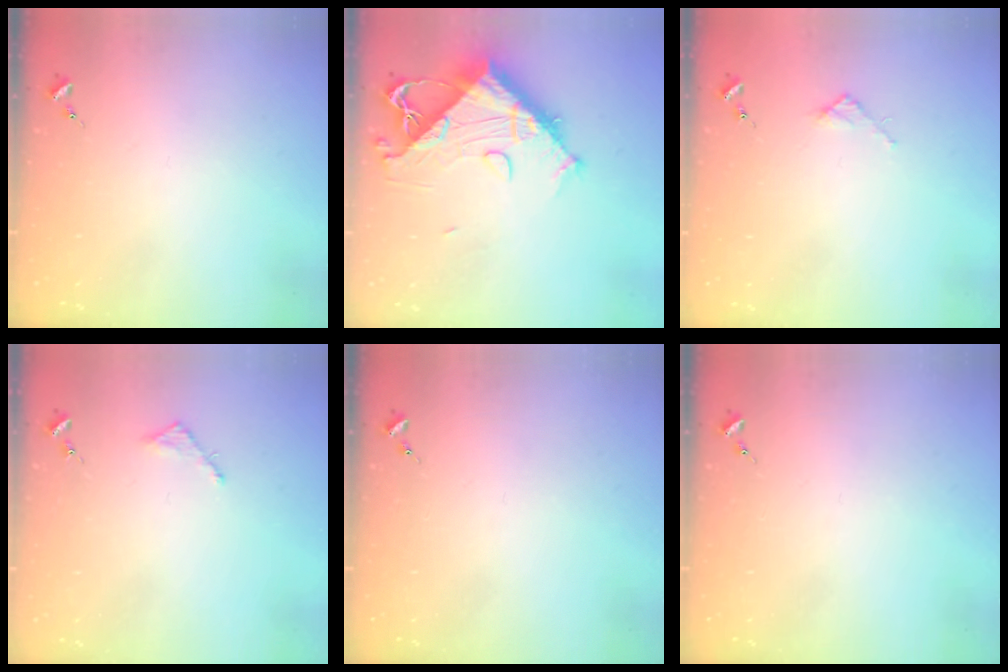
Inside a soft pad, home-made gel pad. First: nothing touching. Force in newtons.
{"total": 13.1, "press": 13.0, "slide": 1.5}
{"total": 2.7, "press": 2.7, "slide": 0.3}
{"total": 2.5, "press": 2.5, "slide": 0.2}
{"total": 0.0}
{"total": 0.0}